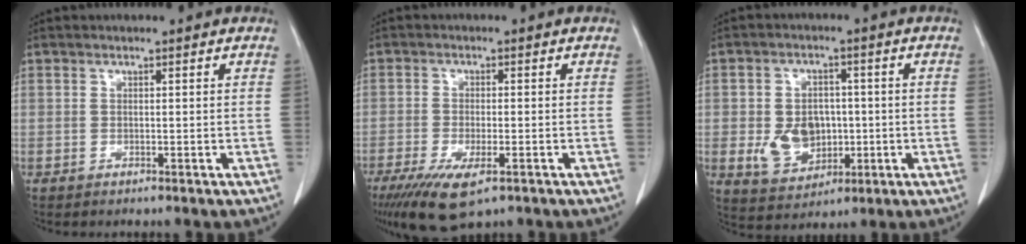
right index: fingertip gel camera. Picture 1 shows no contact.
{"total": 8.6, "force": [-5.0, 2.6, 6.4], "torque": [-0.113, -0.020, -0.080]}
{"total": 8.1, "force": [-0.7, 6.3, 5.1], "torque": [-0.096, 0.007, 0.001]}